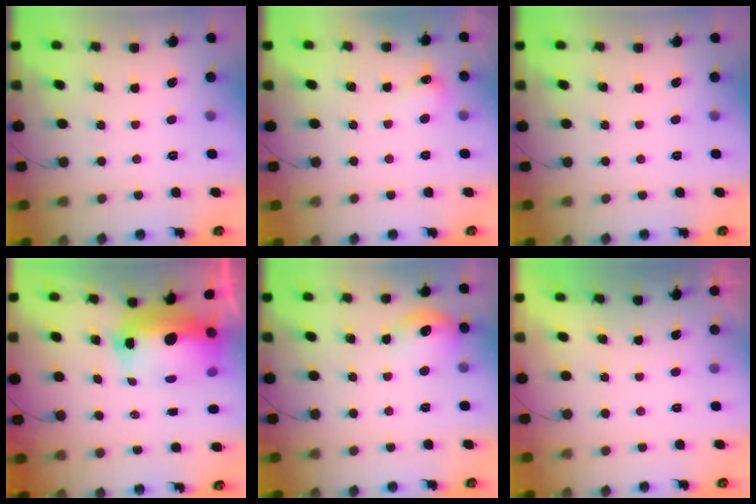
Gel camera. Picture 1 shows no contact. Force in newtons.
{"total": 6.2, "press": 6.1, "slide": 1.2}
{"total": 0.0}
{"total": 13.3, "press": 13.0, "slide": 2.6}
{"total": 10.0, "press": 8.8, "slide": 4.8}
{"total": 0.0}